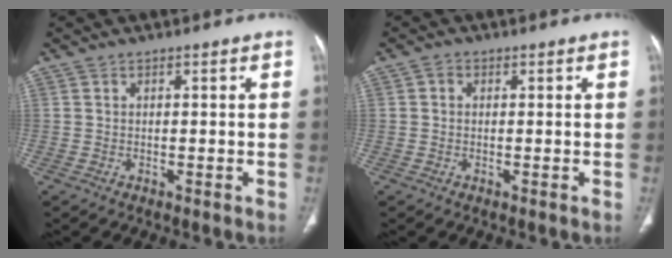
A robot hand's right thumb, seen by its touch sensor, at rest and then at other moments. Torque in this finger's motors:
{"motor_torque": [-0.33, 0.21, 0.15, -0.27, -0.07]}